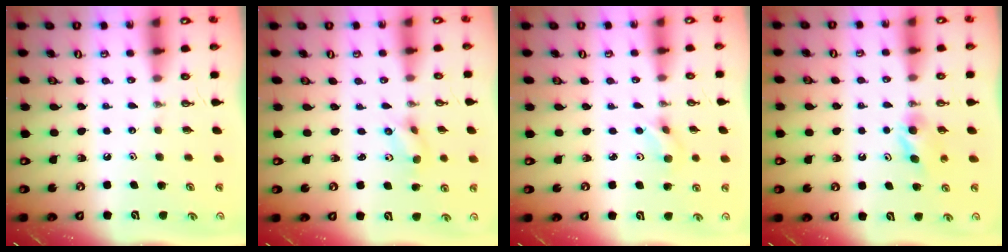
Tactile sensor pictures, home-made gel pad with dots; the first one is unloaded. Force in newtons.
{"total": 2.1, "press": 1.9, "slide": 0.9}
{"total": 3.4, "press": 3.3, "slide": 0.9}
{"total": 4.1, "press": 4.0, "slide": 1.1}